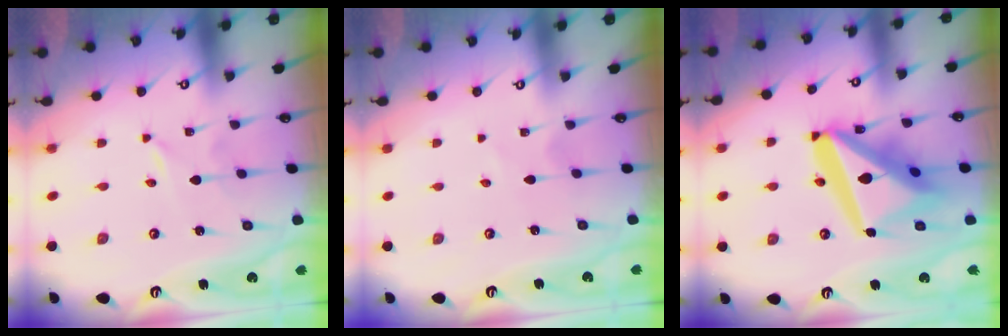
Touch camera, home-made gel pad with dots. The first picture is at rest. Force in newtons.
{"total": 1.8, "press": 1.7, "slide": 0.3}
{"total": 23.3, "press": 23.1, "slide": 2.9}